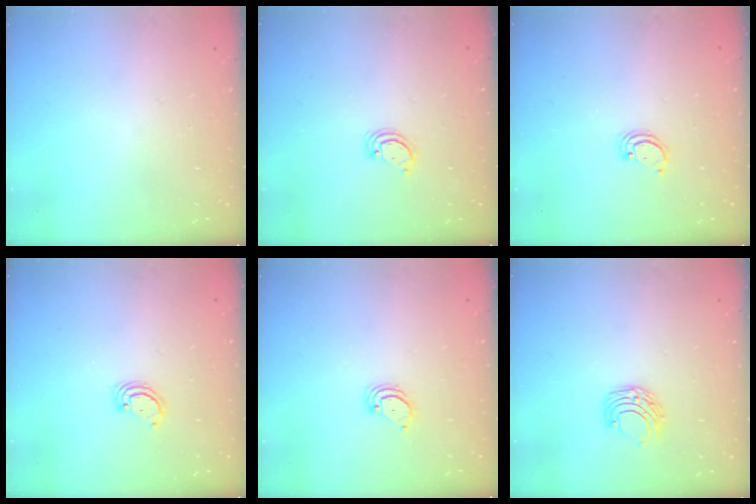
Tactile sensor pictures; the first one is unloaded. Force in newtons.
{"total": 3.2, "press": 3.2, "slide": 0.3}
{"total": 1.7, "press": 1.7, "slide": 0.1}
{"total": 2.6, "press": 2.6, "slide": 0.2}
{"total": 2.2, "press": 2.2, "slide": 0.3}
{"total": 6.7, "press": 6.7, "slide": 0.7}